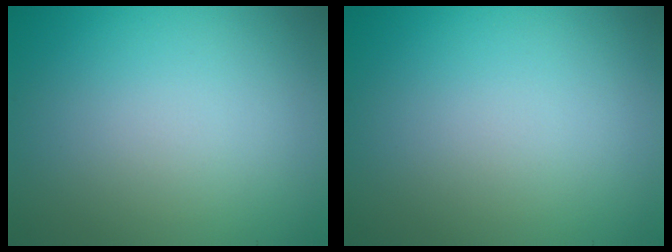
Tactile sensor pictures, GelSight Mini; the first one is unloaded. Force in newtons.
{"total": 0.0}